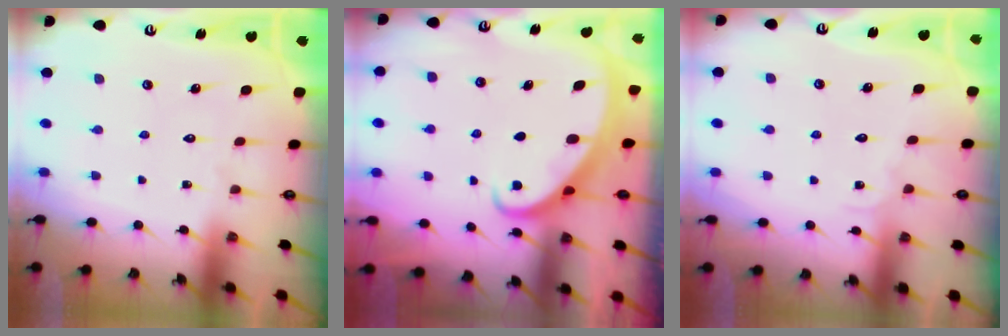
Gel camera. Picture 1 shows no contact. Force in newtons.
{"total": 2.4, "press": 2.4, "slide": 0.3}
{"total": 3.1, "press": 3.0, "slide": 0.3}